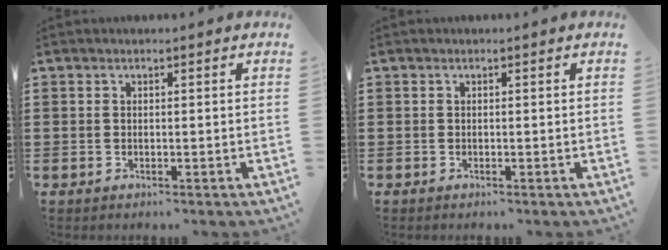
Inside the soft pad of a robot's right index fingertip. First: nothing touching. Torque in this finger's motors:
{"motor_torque": [-0.27, 0.35, -0.89, -0.14]}